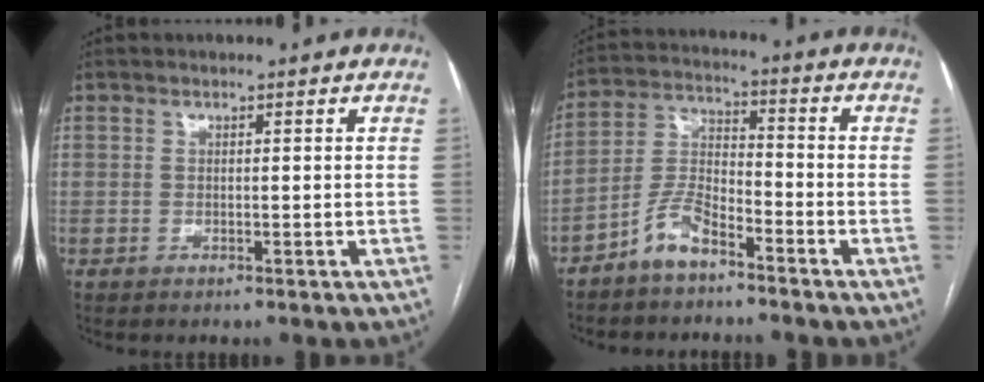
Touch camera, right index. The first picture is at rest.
{"total": 6.7, "force": [-4.9, 2.1, 4.1], "torque": [-0.094, 0.004, -0.101]}